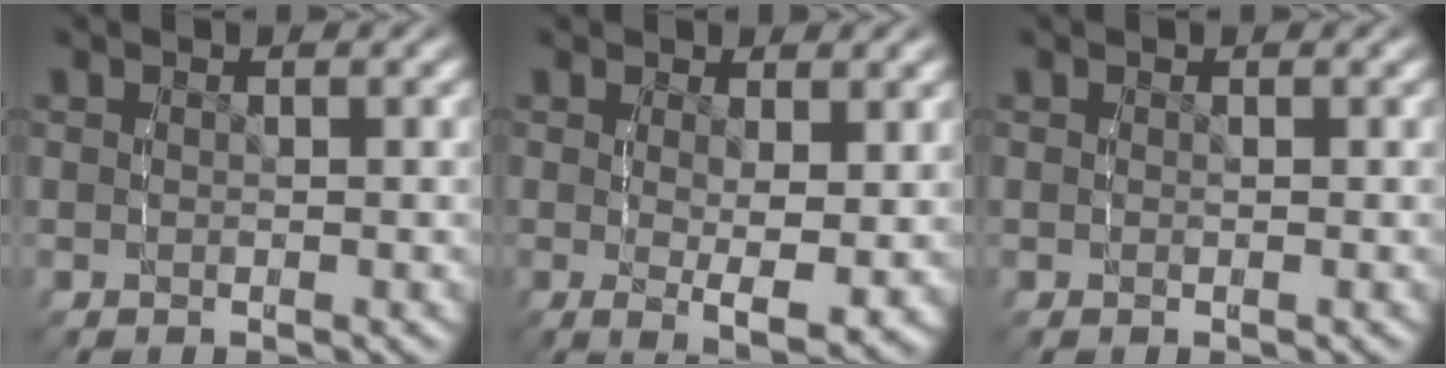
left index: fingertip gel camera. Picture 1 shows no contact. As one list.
[{"total": 4.3, "force": [-0.3, 0.8, 4.2], "torque": [-0.054, -0.019, 0.004]}, {"total": 0.0}]